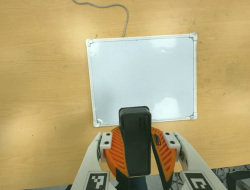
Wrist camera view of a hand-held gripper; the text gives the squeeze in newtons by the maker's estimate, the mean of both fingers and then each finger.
{"total": 10.3, "left": 10.3, "right": 10.3}